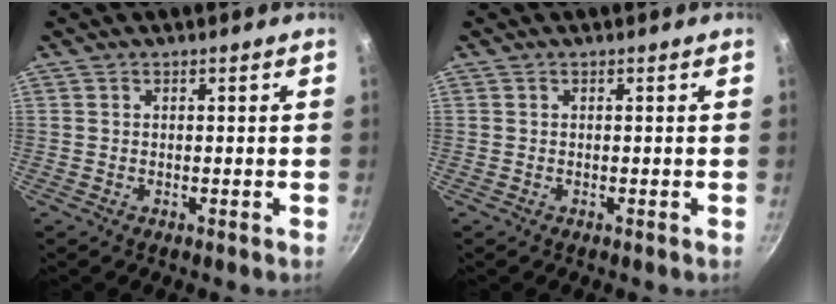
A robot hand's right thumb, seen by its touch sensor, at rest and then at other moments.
{"total": 0.0}